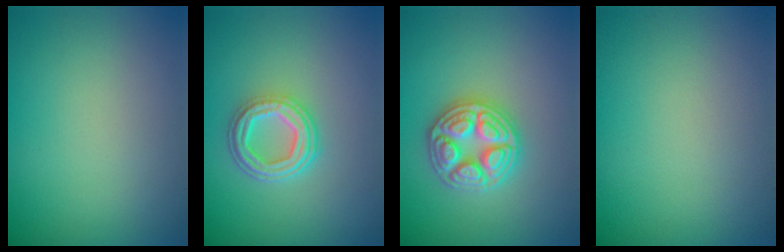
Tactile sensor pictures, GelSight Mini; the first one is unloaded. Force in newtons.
{"total": 4.3, "press": 3.3, "slide": 2.6}
{"total": 4.9, "press": 4.8, "slide": 0.7}
{"total": 0.0}